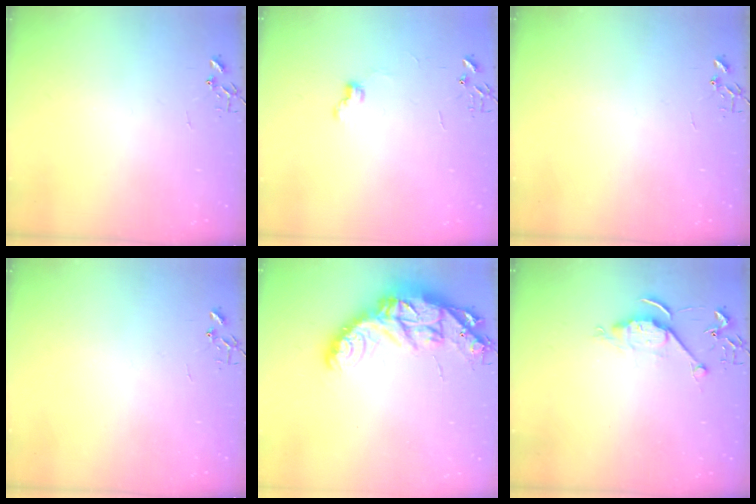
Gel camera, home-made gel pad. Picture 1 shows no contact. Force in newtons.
{"total": 6.6, "press": 6.6, "slide": 0.7}
{"total": 0.0}
{"total": 0.0}
{"total": 19.5, "press": 19.4, "slide": 1.3}
{"total": 6.2, "press": 6.2, "slide": 0.5}